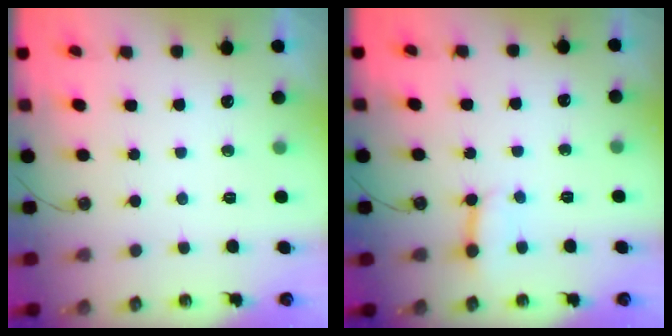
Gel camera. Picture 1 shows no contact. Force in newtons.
{"total": 2.9, "press": 2.9, "slide": 0.2}